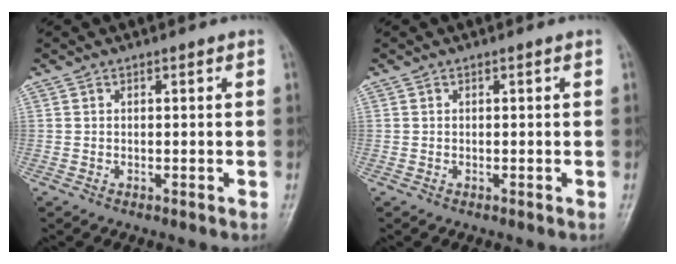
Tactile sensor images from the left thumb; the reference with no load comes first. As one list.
[{"total": 0.0}]